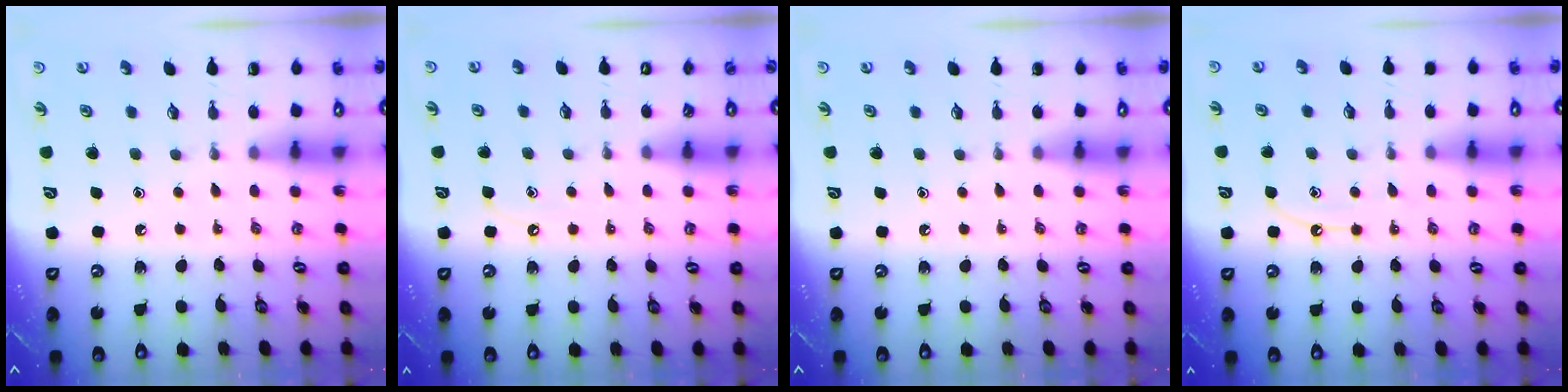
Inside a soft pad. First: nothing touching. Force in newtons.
{"total": 4.7, "press": 4.6, "slide": 0.5}
{"total": 0.0}
{"total": 6.6, "press": 6.6, "slide": 0.8}